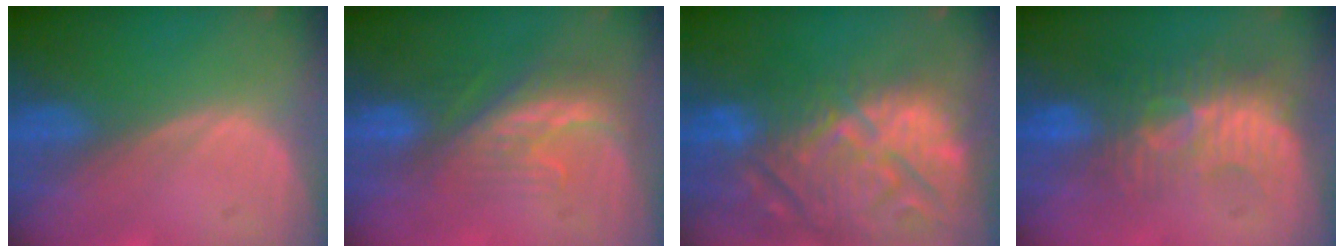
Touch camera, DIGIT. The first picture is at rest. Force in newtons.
{"total": 8.4, "press": 7.2, "slide": 4.2}
{"total": 15.3, "press": 13.0, "slide": 7.9}
{"total": 9.1, "press": 8.7, "slide": 2.6}